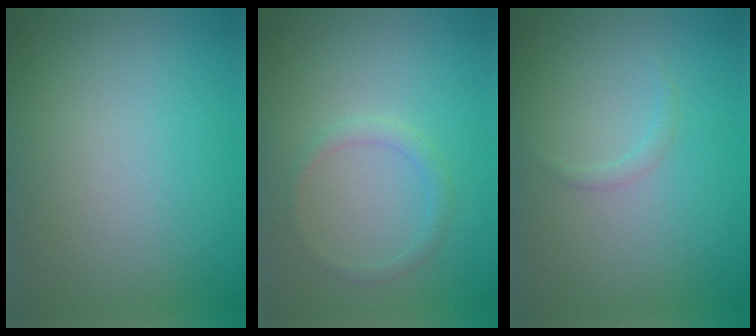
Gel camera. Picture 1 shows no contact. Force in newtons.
{"total": 1.2, "press": 1.2, "slide": 0.0}
{"total": 0.7, "press": 0.7, "slide": 0.1}